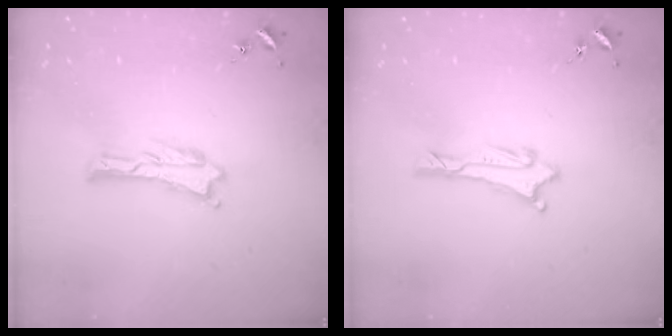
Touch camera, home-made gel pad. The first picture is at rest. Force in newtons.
{"total": 1.1, "press": 1.1, "slide": 0.1}